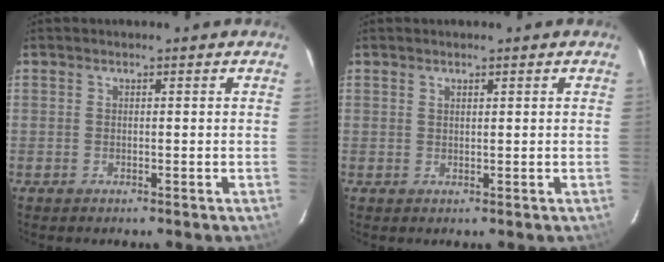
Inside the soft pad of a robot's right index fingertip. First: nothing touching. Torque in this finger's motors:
{"motor_torque": [-0.49, 0.37, 0.04, 0.00]}